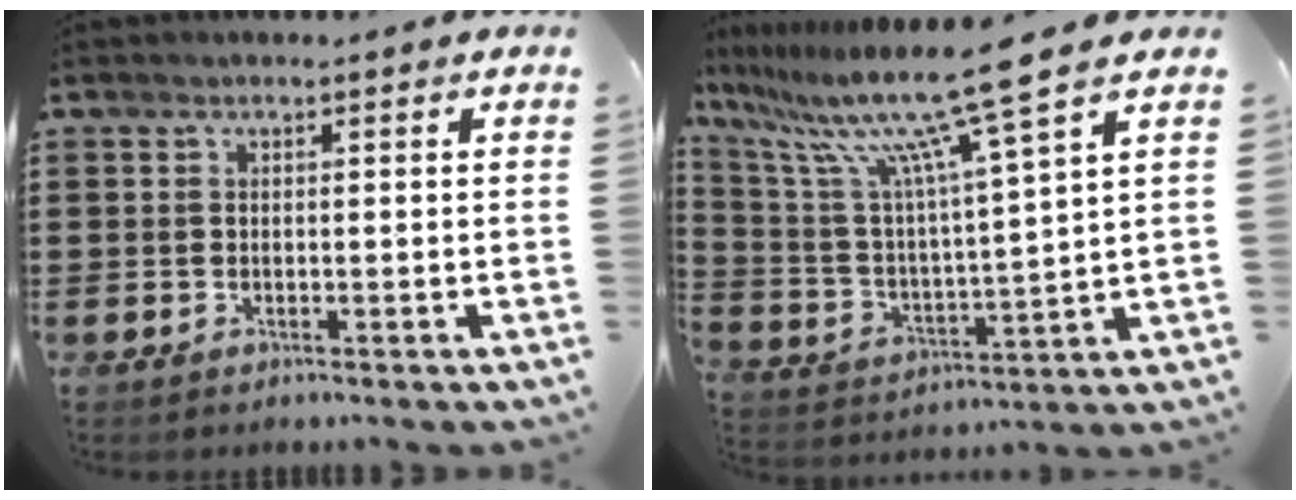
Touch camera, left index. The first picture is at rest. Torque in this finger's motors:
{"motor_torque": [0.78, -1.36, 1.05, 0.21]}